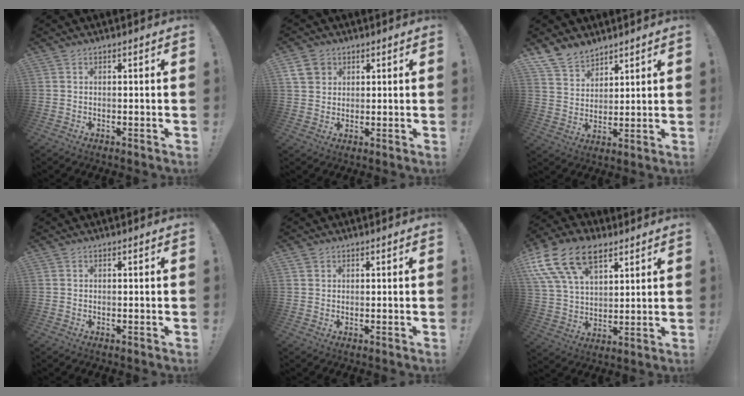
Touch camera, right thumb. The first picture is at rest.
{"total": 6.5, "force": [3.2, 5.1, 2.4], "torque": [-0.042, -0.005, 0.065]}
{"total": 9.4, "force": [7.7, 5.1, 1.7], "torque": [-0.041, -0.052, 0.152]}
{"total": 0.0}
{"total": 1.1, "force": [0.8, 0.8, 0.2], "torque": [-0.002, 0.000, 0.016]}
{"total": 18.5, "force": [10.0, 11.2, 10.9], "torque": [-0.211, -0.042, 0.186]}